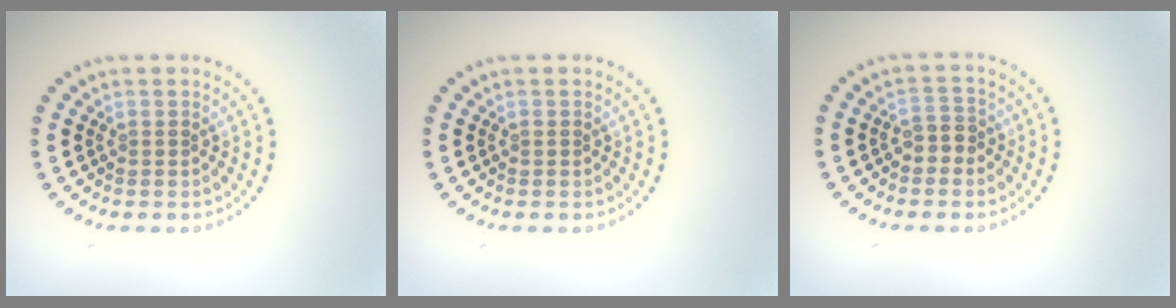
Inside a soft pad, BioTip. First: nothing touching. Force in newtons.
{"total": 0.0}
{"total": 1.9, "press": 1.6, "slide": 1.0}